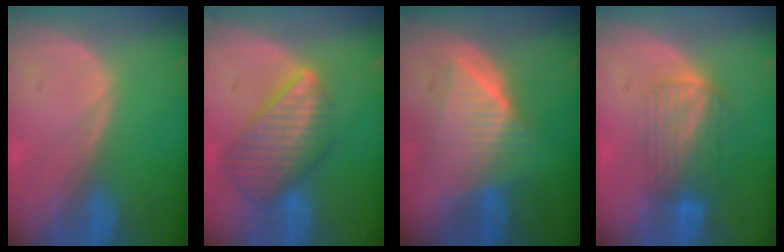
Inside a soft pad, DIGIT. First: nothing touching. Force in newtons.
{"total": 8.9, "press": 7.8, "slide": 4.3}
{"total": 7.7, "press": 7.7, "slide": 0.3}
{"total": 6.7, "press": 6.1, "slide": 2.8}